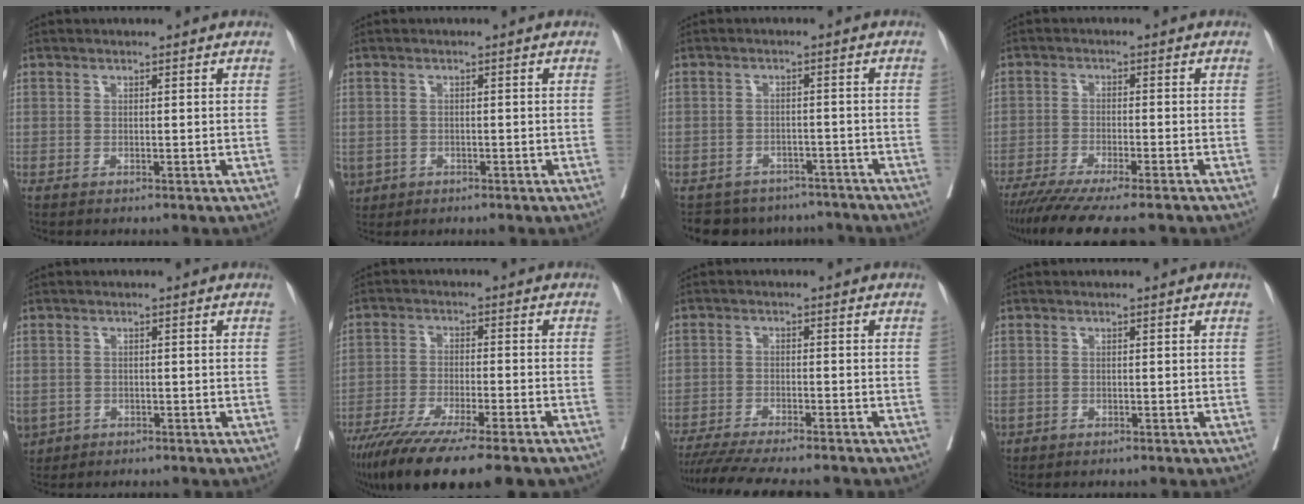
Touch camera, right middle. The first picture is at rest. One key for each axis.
{"total": 4.0, "fx": -1.9, "fy": 3.3, "fz": 1.3, "tx": -0.031, "ty": -0.002, "tz": -0.029}
{"total": 9.6, "fx": -8.6, "fy": 4.2, "fz": 0.9, "tx": -0.007, "ty": 0.017, "tz": -0.103}
{"total": 13.7, "fx": -11.6, "fy": 0.5, "fz": 7.2, "tx": -0.101, "ty": -0.035, "tz": -0.177}
{"total": 4.9, "fx": -2.2, "fy": 4.1, "fz": 1.6, "tx": -0.043, "ty": -0.003, "tz": -0.032}
{"total": 17.3, "fx": -13.4, "fy": 1.6, "fz": 10.9, "tx": -0.163, "ty": -0.043, "tz": -0.212}
{"total": 13.9, "fx": -12.3, "fy": 1.3, "fz": 6.4, "tx": -0.098, "ty": -0.023, "tz": -0.179}
{"total": 0.6, "fx": 0.0, "fy": 0.4, "fz": 0.4, "tx": -0.011, "ty": 0.003, "tz": 0.003}